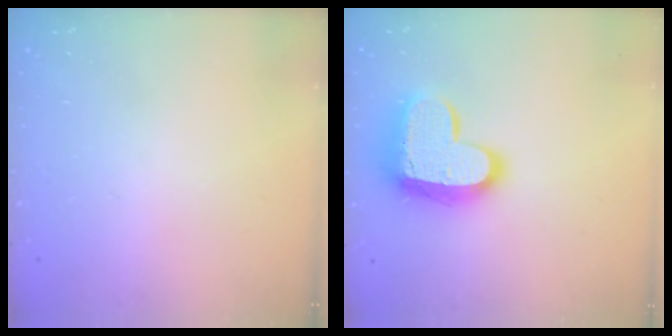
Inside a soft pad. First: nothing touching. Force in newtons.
{"total": 16.7, "press": 16.6, "slide": 1.3}